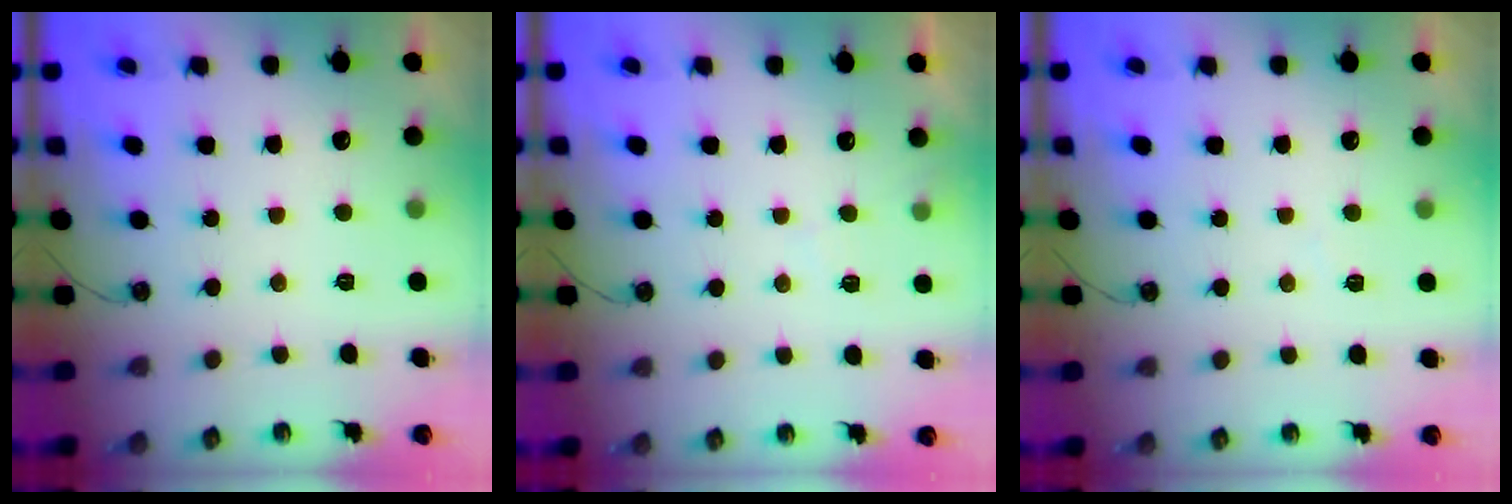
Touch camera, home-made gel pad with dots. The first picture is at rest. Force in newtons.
{"total": 4.5, "press": 4.4, "slide": 0.8}
{"total": 3.5, "press": 3.5, "slide": 0.6}